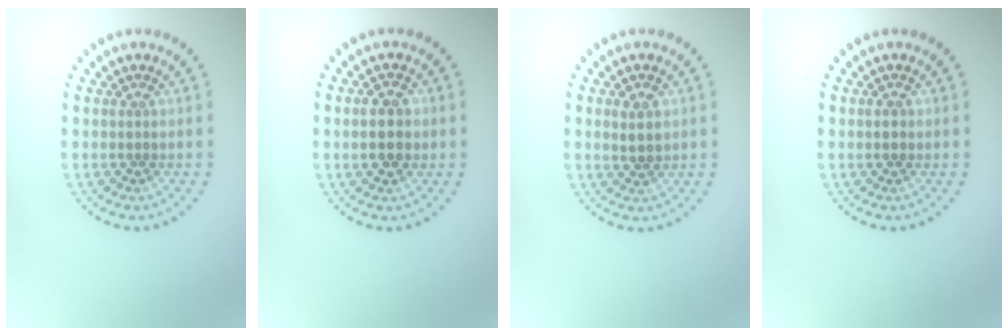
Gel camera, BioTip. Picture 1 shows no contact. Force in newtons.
{"total": 3.6, "press": 3.6, "slide": 0.2}
{"total": 1.5, "press": 1.5, "slide": 0.2}
{"total": 1.2, "press": 1.2, "slide": 0.2}